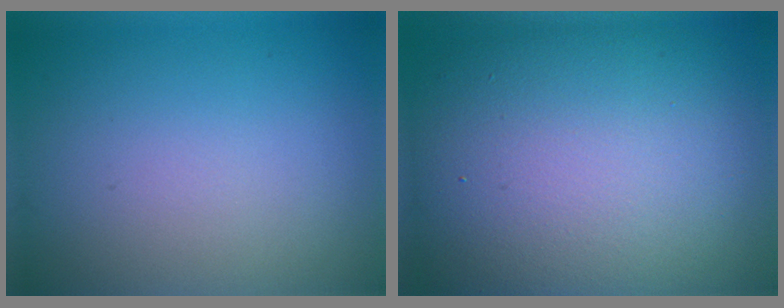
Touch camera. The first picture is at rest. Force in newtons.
{"total": 15.4, "press": 15.4, "slide": 0.8}